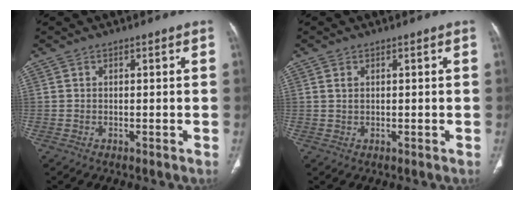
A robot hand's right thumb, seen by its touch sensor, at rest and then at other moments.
{"total": 1.1, "force": [0.5, 0.6, 0.8], "torque": [-0.021, 0.003, 0.013]}